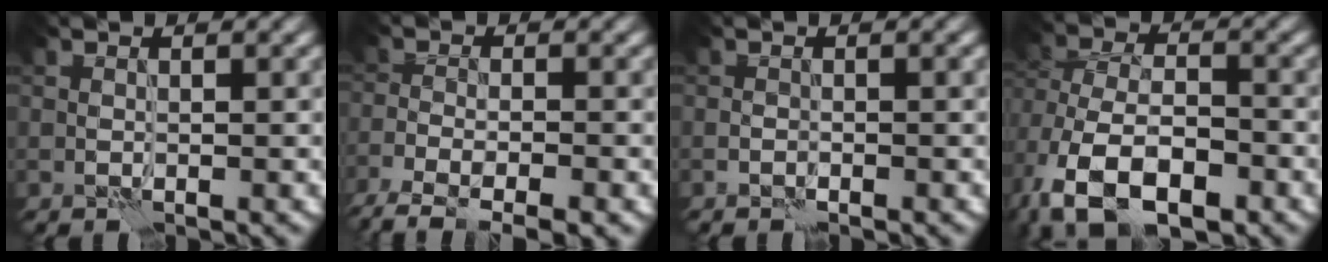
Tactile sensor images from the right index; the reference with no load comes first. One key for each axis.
{"total": 5.7, "fx": -4.5, "fy": 1.5, "fz": 3.3, "tx": -0.058, "ty": -0.013, "tz": -0.078}
{"total": 0.7, "fx": -0.7, "fy": 0.1, "fz": 0.2, "tx": -0.003, "ty": 0.004, "tz": -0.014}
{"total": 10.8, "fx": -6.1, "fy": 6.1, "fz": 6.6, "tx": -0.125, "ty": 0.003, "tz": -0.108}